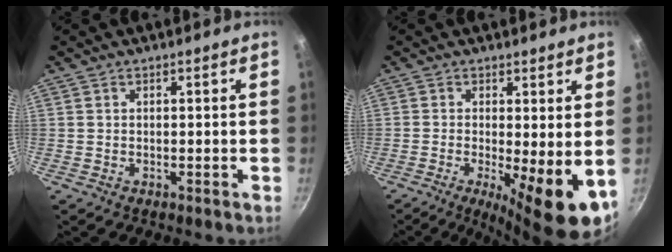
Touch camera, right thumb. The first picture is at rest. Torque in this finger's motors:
{"motor_torque": [0.09, 1.13, 1.54, -0.56, 0.10]}